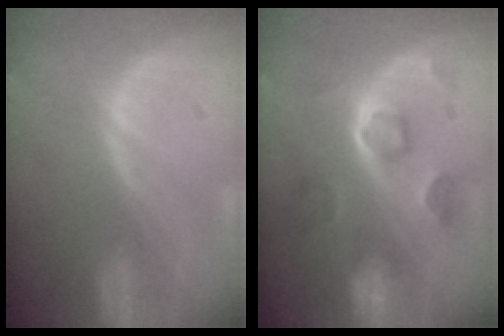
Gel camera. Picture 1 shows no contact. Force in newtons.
{"total": 8.7, "press": 7.8, "slide": 3.9}